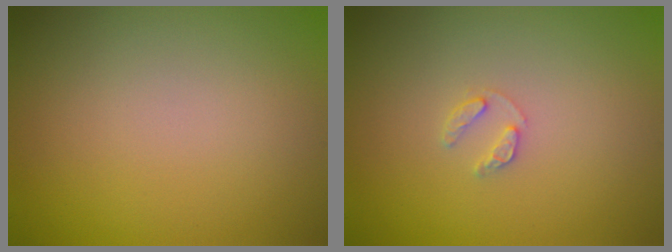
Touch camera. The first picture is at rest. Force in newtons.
{"total": 1.1, "press": 1.1, "slide": 0.2}